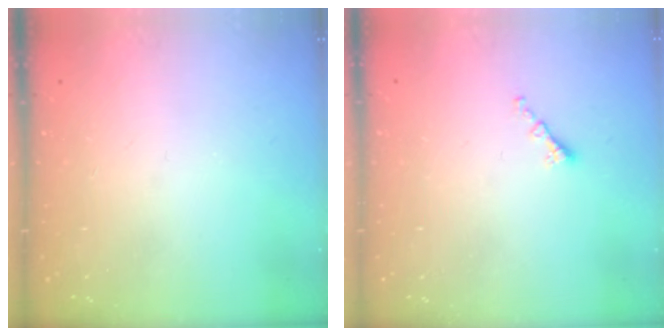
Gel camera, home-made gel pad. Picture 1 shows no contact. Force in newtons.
{"total": 1.4, "press": 1.2, "slide": 0.6}